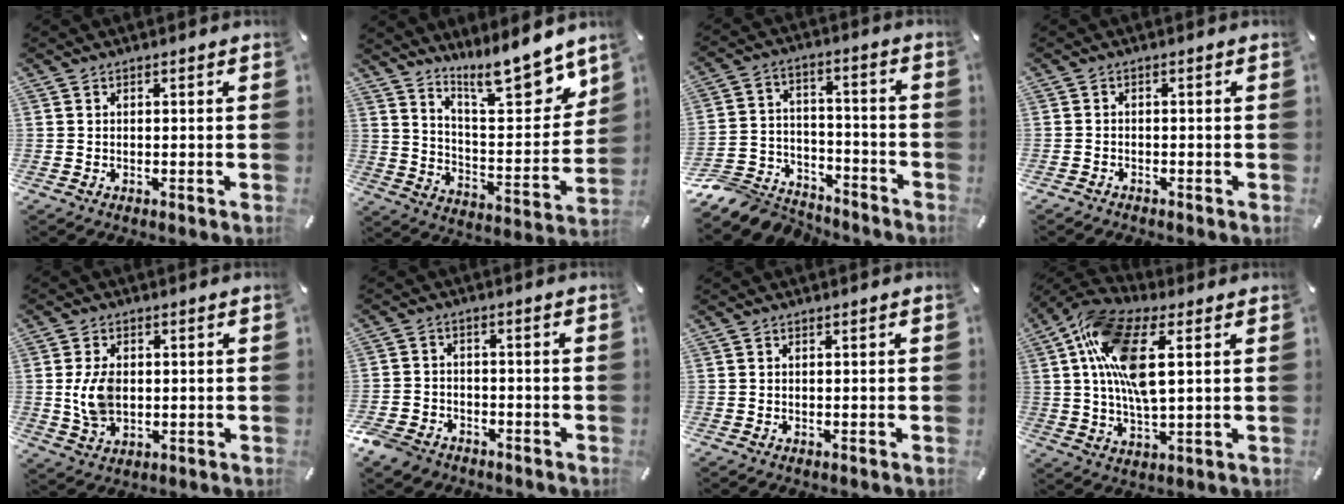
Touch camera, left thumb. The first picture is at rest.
{"total": 15.5, "force": [13.3, 3.5, 7.2], "torque": [-0.113, -0.108, 0.226]}
{"total": 10.7, "force": [-8.3, 6.2, 2.6], "torque": [-0.050, 0.042, -0.154]}
{"total": 0.9, "force": [-0.8, 0.4, 0.1], "torque": [-0.002, 0.003, -0.018]}
{"total": 8.1, "force": [0.6, 5.7, 5.8], "torque": [-0.128, -0.001, 0.010]}
{"total": 4.7, "force": [-3.3, 3.2, 1.1], "torque": [-0.033, 0.015, -0.067]}
{"total": 0.0}
{"total": 15.7, "force": [4.4, 7.2, 13.3], "torque": [-0.277, -0.002, 0.078]}